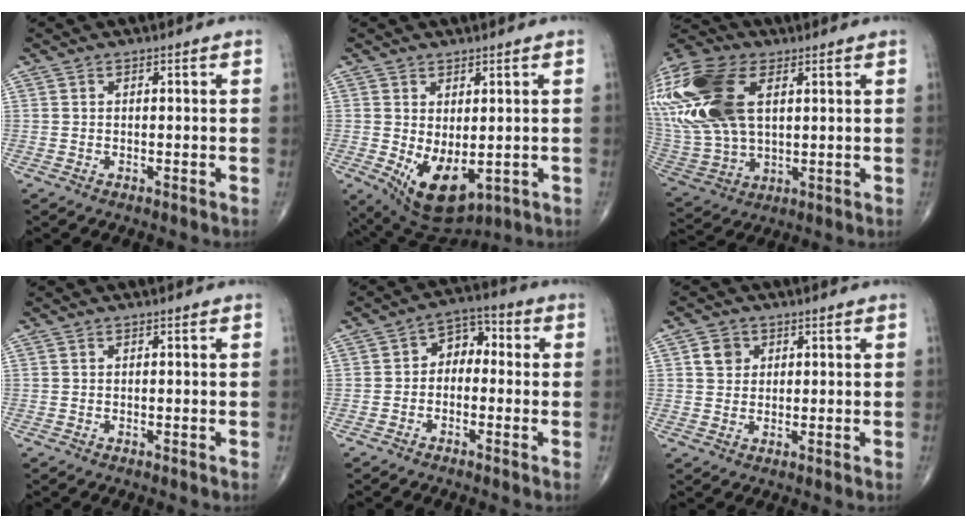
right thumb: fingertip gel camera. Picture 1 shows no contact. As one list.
[{"total": 9.7, "force": [-1.5, 5.2, 8.1], "torque": [-0.120, -0.010, 0.002]}, {"total": 28.6, "force": [8.6, 16.9, 21.5], "torque": [-0.523, 0.017, 0.172]}, {"total": 0.0}, {"total": 6.0, "force": [-0.4, 4.4, 4.1], "torque": [-0.033, 0.030, -0.024]}, {"total": 3.6, "force": [1.2, 3.1, 1.3], "torque": [-0.007, -0.003, 0.019]}]